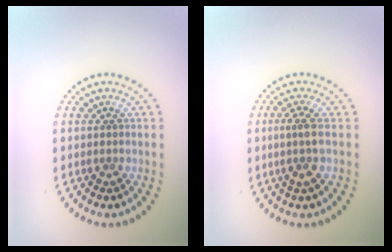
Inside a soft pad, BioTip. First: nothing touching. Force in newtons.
{"total": 2.0, "press": 1.7, "slide": 1.0}